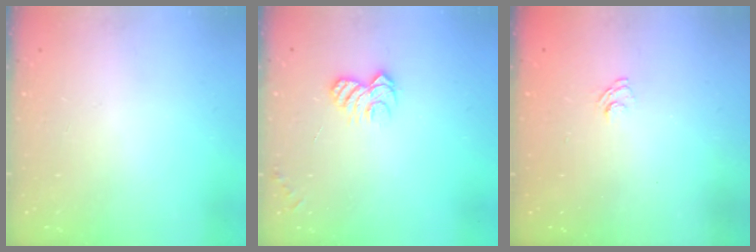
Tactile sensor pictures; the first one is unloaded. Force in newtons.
{"total": 6.6, "press": 6.5, "slide": 0.7}
{"total": 2.0, "press": 1.5, "slide": 1.3}